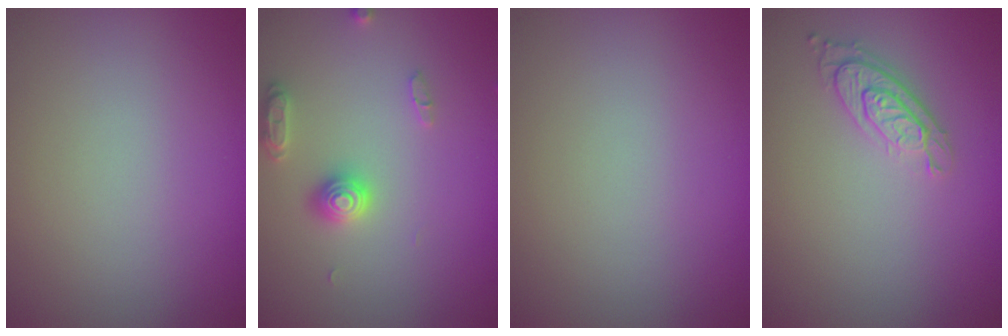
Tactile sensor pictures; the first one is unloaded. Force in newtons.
{"total": 2.8, "press": 2.8, "slide": 0.3}
{"total": 0.0}
{"total": 3.0, "press": 2.3, "slide": 1.9}